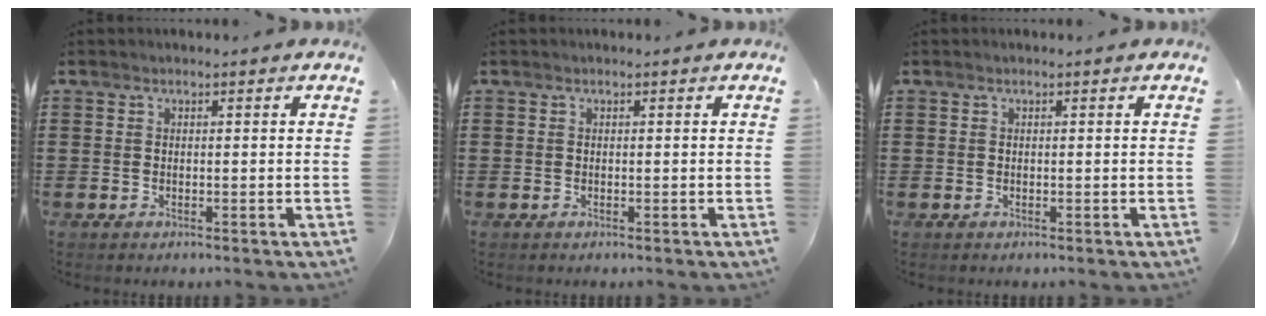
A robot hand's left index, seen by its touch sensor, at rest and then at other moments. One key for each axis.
{"total": 0.0}
{"total": 0.0}